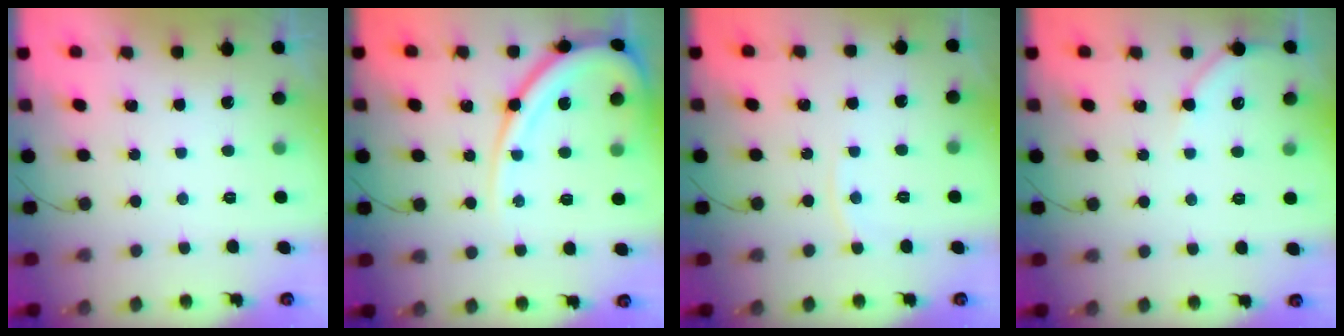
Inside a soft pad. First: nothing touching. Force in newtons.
{"total": 14.0, "press": 13.9, "slide": 1.6}
{"total": 2.9, "press": 2.8, "slide": 0.4}
{"total": 4.6, "press": 4.5, "slide": 0.7}